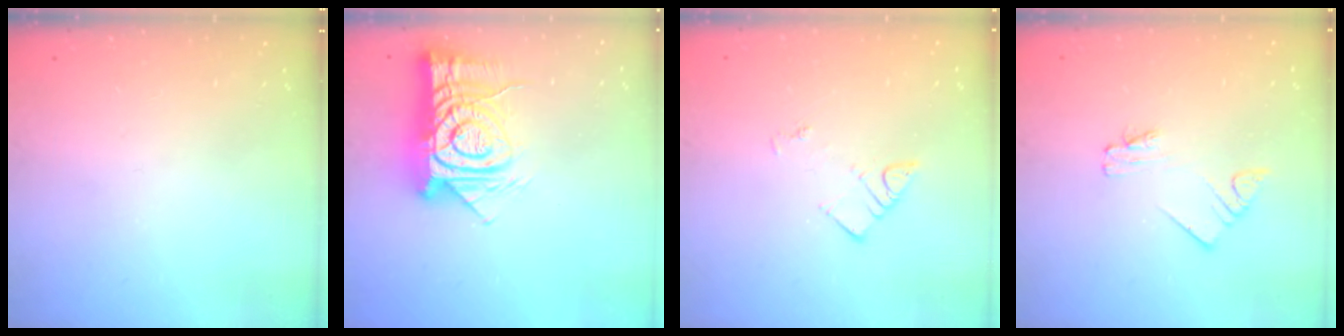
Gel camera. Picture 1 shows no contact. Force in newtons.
{"total": 16.8, "press": 16.8, "slide": 1.7}
{"total": 3.5, "press": 3.5, "slide": 0.4}
{"total": 2.0, "press": 2.0, "slide": 0.3}